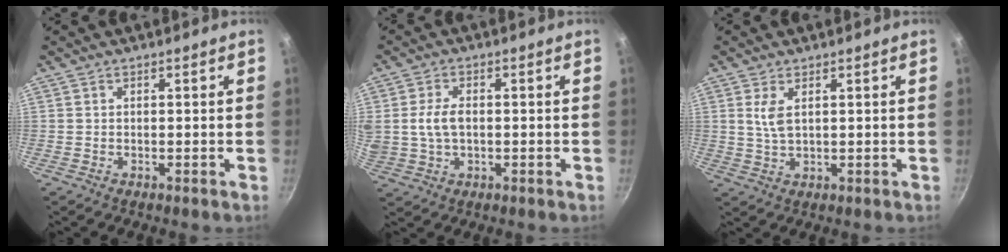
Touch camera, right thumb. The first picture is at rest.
{"total": 7.1, "force": [0.4, 4.6, 5.4], "torque": [-0.104, 0.008, 0.005]}
{"total": 3.7, "force": [1.3, 1.7, 3.0], "torque": [-0.061, -0.010, 0.028]}